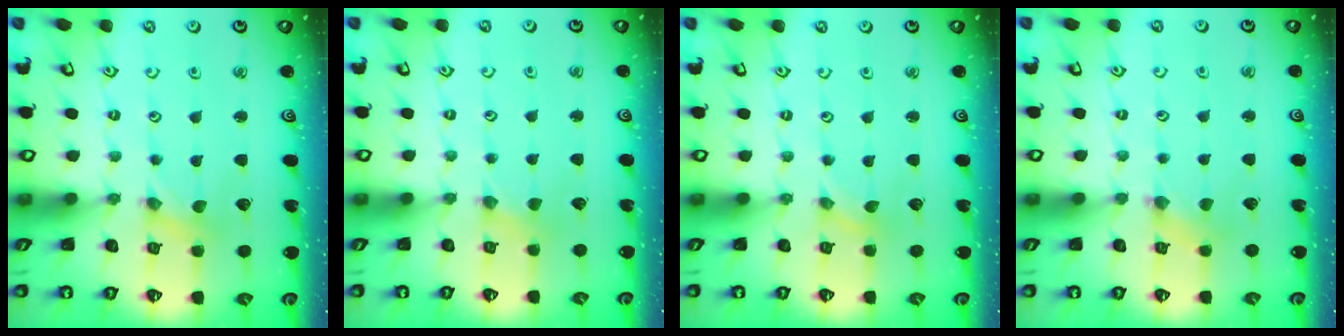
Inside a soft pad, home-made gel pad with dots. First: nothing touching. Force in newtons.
{"total": 1.4, "press": 1.4, "slide": 0.3}
{"total": 0.0}
{"total": 0.8, "press": 0.8, "slide": 0.2}